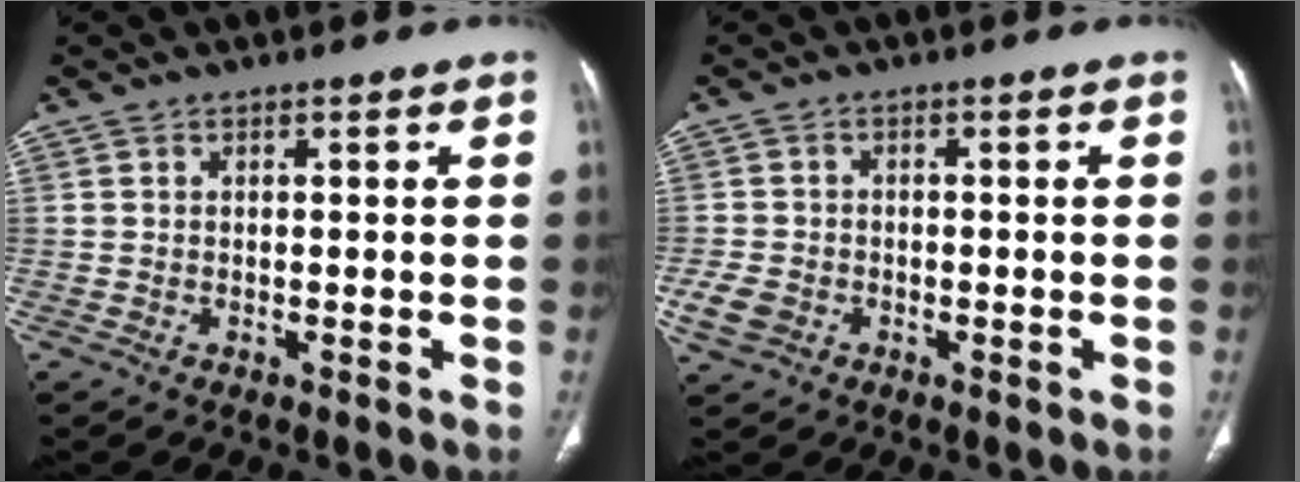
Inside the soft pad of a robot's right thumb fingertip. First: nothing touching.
{"total": 4.3, "force": [-1.5, 3.4, 2.1], "torque": [-0.042, 0.010, -0.024]}